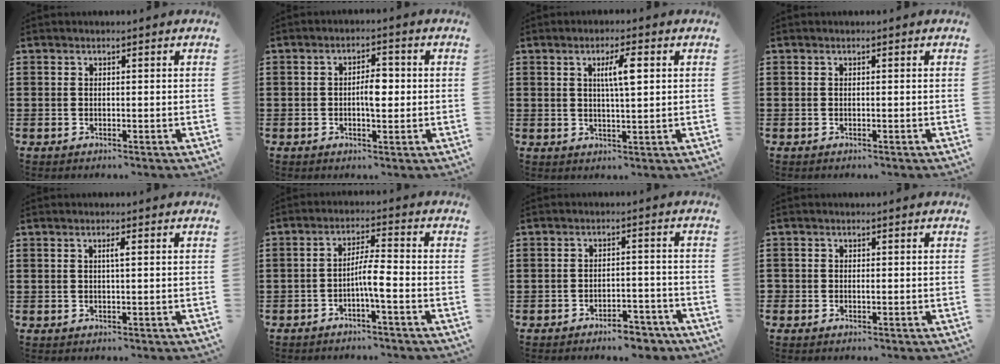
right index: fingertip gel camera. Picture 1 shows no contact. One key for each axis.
{"total": 4.1, "fx": -0.2, "fy": 1.6, "fz": 3.8, "tx": -0.062, "ty": 0.002, "tz": -0.006}
{"total": 4.9, "fx": 1.3, "fy": 1.0, "fz": 4.6, "tx": -0.086, "ty": 0.007, "tz": 0.016}
{"total": 0.0}
{"total": 1.4, "fx": 0.3, "fy": 0.0, "fz": 1.3, "tx": -0.025, "ty": -0.001, "tz": 0.004}
{"total": 4.6, "fx": -1.7, "fy": 0.3, "fz": 4.3, "tx": -0.077, "ty": 0.002, "tz": -0.034}
{"total": 4.8, "fx": -4.5, "fy": 0.9, "fz": 1.6, "tx": -0.027, "ty": 0.006, "tz": -0.086}
{"total": 0.6, "fx": -0.3, "fy": 0.4, "fz": 0.3, "tx": -0.008, "ty": -0.001, "tz": -0.006}